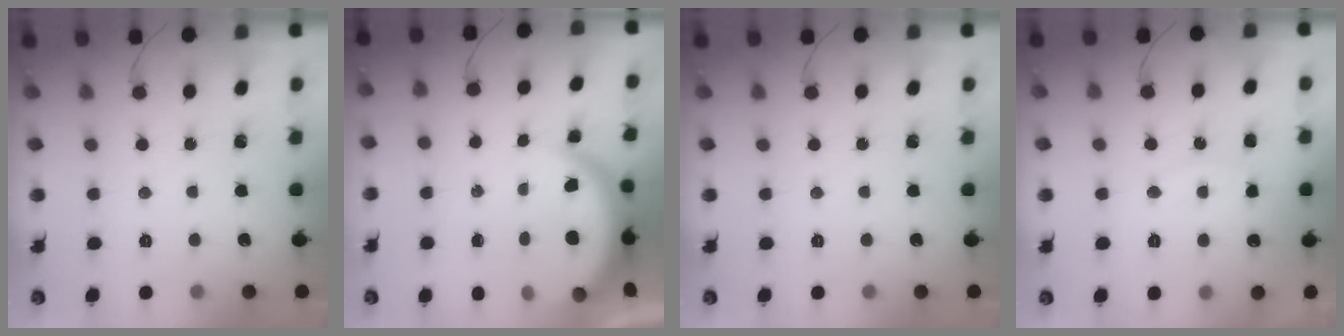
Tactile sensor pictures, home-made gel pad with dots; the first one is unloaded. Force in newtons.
{"total": 7.3, "press": 7.3, "slide": 0.7}
{"total": 0.0}
{"total": 6.5, "press": 6.5, "slide": 0.3}